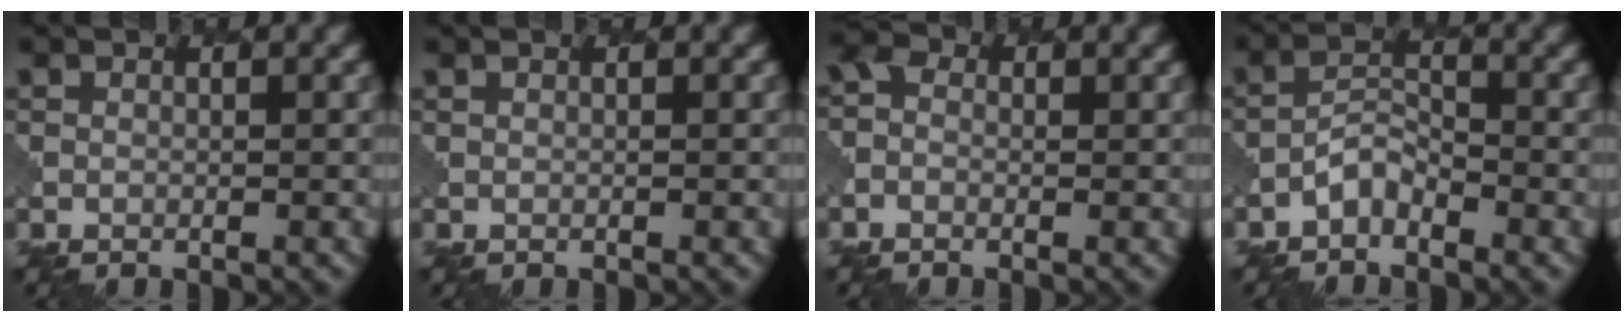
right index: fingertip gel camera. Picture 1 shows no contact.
{"total": 0.0}
{"total": 1.7, "force": [-0.8, 1.4, 0.7], "torque": [-0.009, 0.002, -0.023]}
{"total": 1.9, "force": [-1.4, 0.9, 0.9], "torque": [-0.014, 0.010, -0.031]}